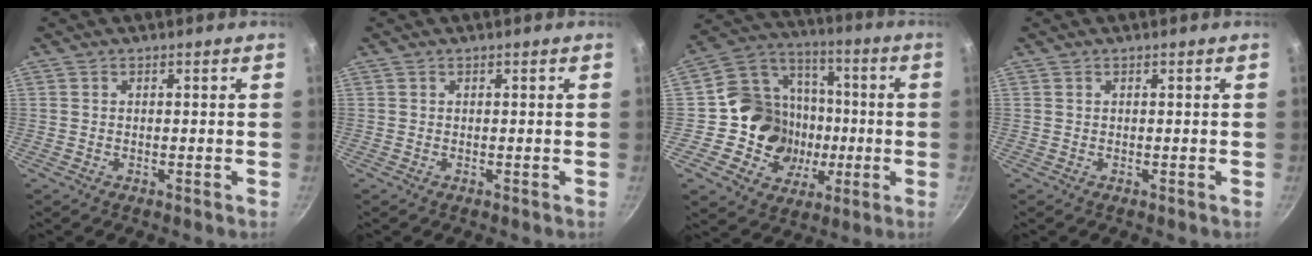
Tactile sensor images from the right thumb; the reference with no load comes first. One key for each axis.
{"total": 0.0}
{"total": 17.4, "fx": -2.6, "fy": 16.0, "fz": 6.2, "tx": -0.064, "ty": 0.030, "tz": -0.045}
{"total": 0.0}